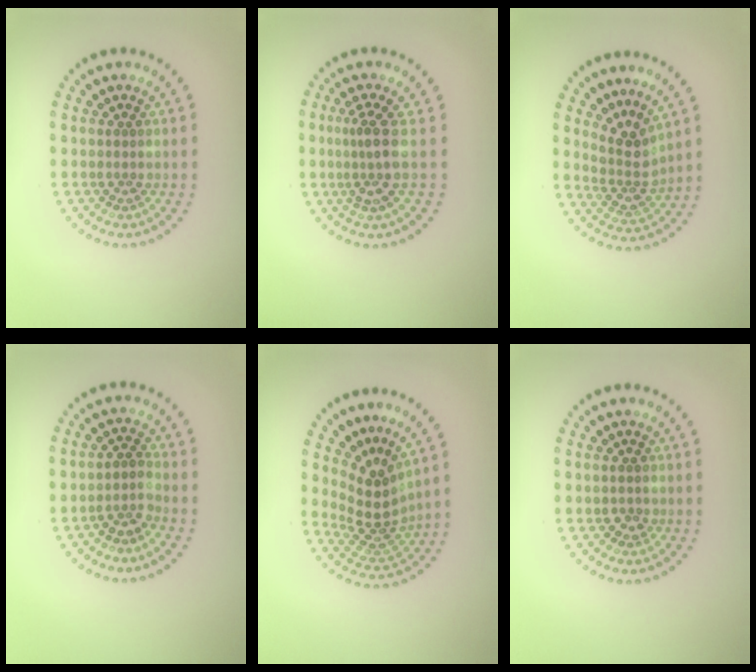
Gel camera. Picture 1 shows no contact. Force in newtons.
{"total": 2.8, "press": 2.0, "slide": 2.0}
{"total": 3.1, "press": 2.2, "slide": 2.2}
{"total": 1.8, "press": 1.4, "slide": 1.2}
{"total": 3.9, "press": 2.7, "slide": 2.8}
{"total": 0.9, "press": 0.9, "slide": 0.2}